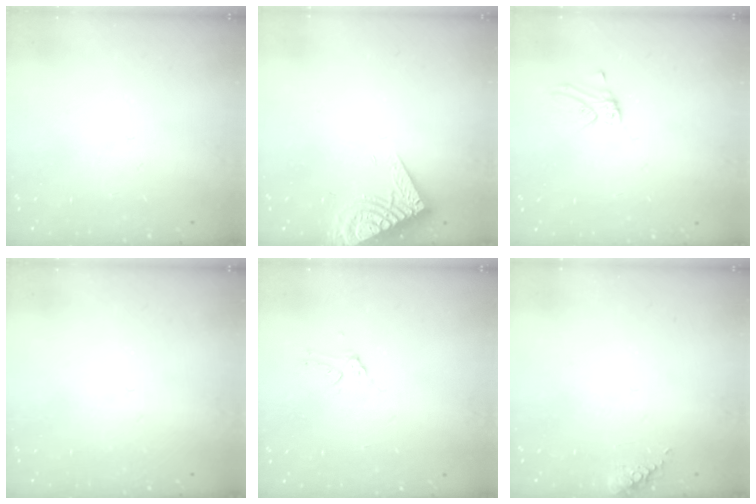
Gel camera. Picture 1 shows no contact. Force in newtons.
{"total": 9.6, "press": 9.5, "slide": 1.2}
{"total": 1.4, "press": 1.4, "slide": 0.1}
{"total": 0.0}
{"total": 1.1, "press": 1.1, "slide": 0.1}
{"total": 6.3, "press": 6.3, "slide": 0.9}